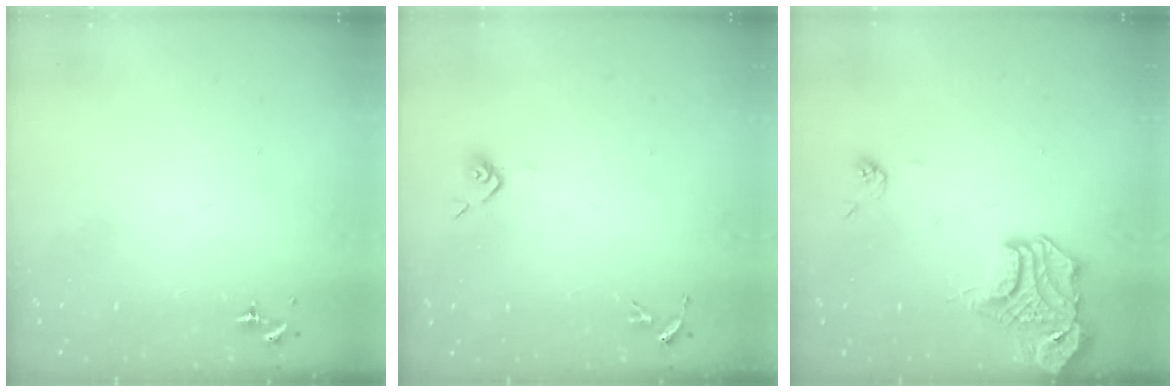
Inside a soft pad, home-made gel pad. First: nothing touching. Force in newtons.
{"total": 4.2, "press": 4.1, "slide": 1.1}
{"total": 15.8, "press": 15.8, "slide": 1.5}